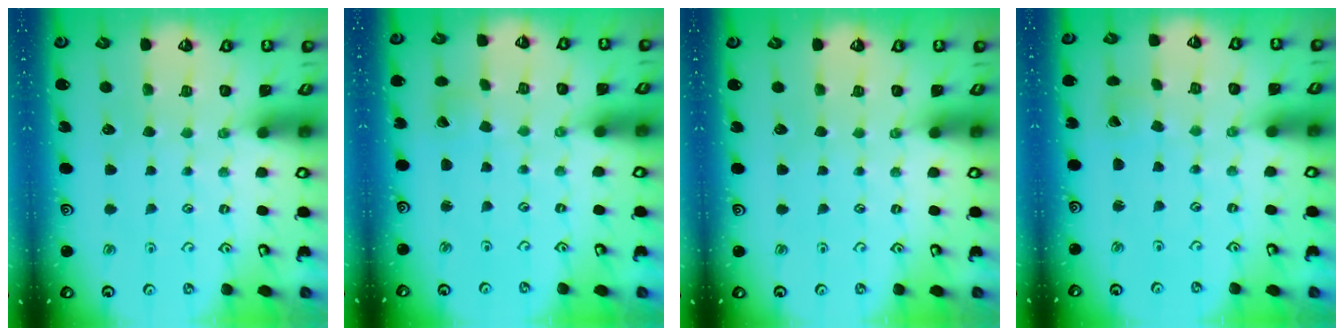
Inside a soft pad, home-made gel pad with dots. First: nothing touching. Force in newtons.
{"total": 0.8, "press": 0.8, "slide": 0.1}
{"total": 0.0}
{"total": 0.0}